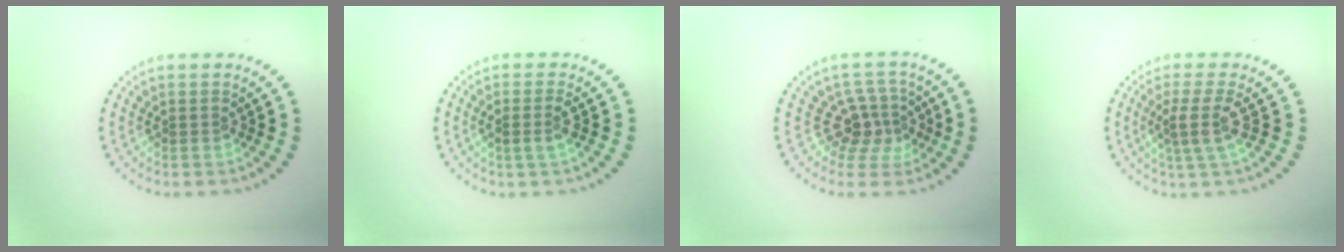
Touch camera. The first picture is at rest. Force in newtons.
{"total": 1.4, "press": 1.3, "slide": 0.5}
{"total": 3.0, "press": 2.2, "slide": 2.0}
{"total": 2.8, "press": 2.2, "slide": 1.8}